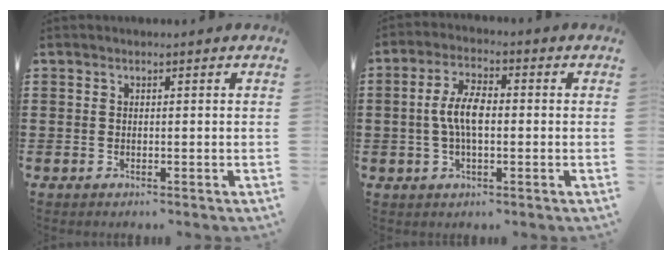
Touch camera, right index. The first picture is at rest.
{"total": 6.5, "force": [-0.3, 2.7, 5.9], "torque": [-0.128, 0.001, -0.012]}